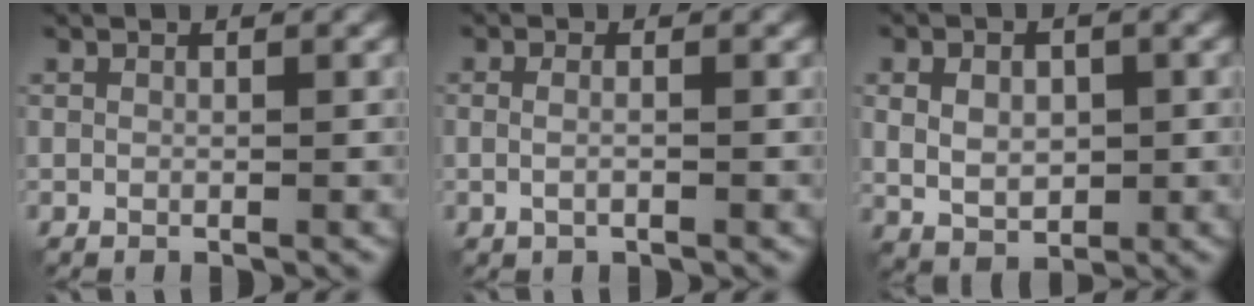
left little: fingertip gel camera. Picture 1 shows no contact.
{"total": 1.4, "force": [0.0, 0.6, 1.2], "torque": [-0.017, -0.007, -0.010]}
{"total": 4.1, "force": [0.1, 2.8, 2.9], "torque": [-0.053, -0.003, 0.007]}